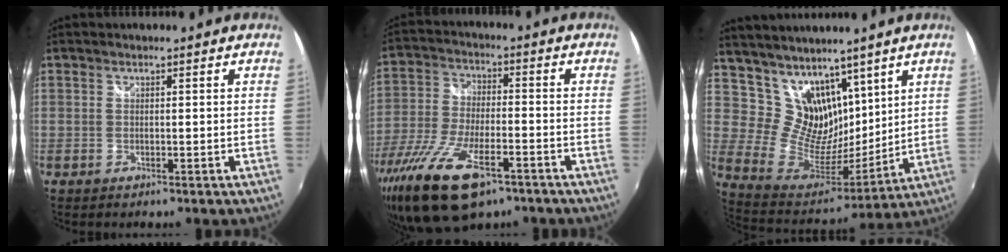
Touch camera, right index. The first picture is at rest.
{"total": 18.8, "force": [-11.6, 7.3, 12.9], "torque": [-0.274, -0.054, -0.210]}
{"total": 15.3, "force": [10.8, 9.5, 5.2], "torque": [-0.101, -0.002, 0.221]}